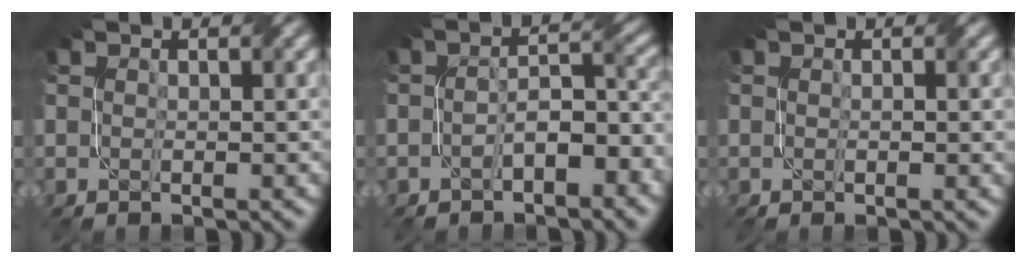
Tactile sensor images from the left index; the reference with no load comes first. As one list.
[{"total": 4.0, "force": [-1.9, 1.6, 3.1], "torque": [-0.054, 0.011, -0.032]}, {"total": 1.1, "force": [0.0, 0.2, 1.1], "torque": [-0.017, -0.001, 0.001]}]